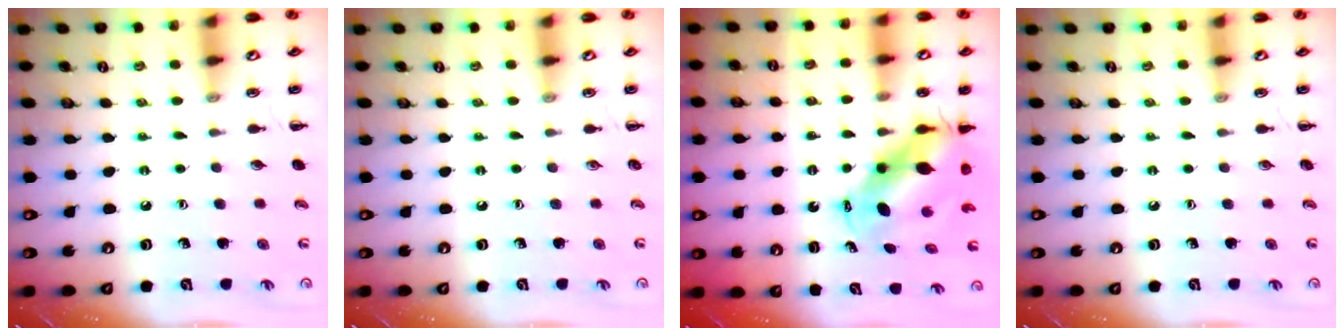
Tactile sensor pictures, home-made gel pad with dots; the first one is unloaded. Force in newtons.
{"total": 0.0}
{"total": 7.2, "press": 7.0, "slide": 1.6}
{"total": 0.0}